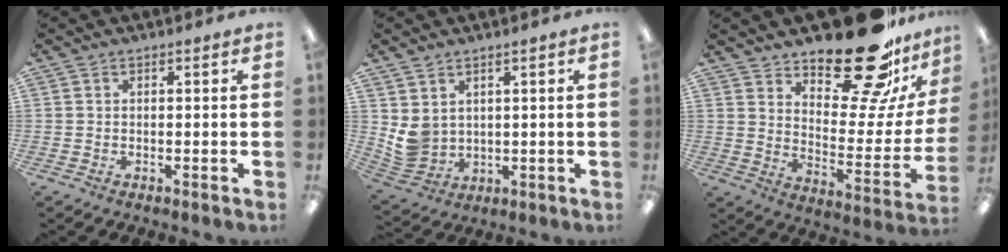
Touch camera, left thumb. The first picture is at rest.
{"total": 5.9, "force": [2.4, 4.9, 2.1], "torque": [-0.050, -0.008, 0.050]}
{"total": 23.1, "force": [18.5, 7.2, 11.8], "torque": [-0.153, -0.134, 0.304]}